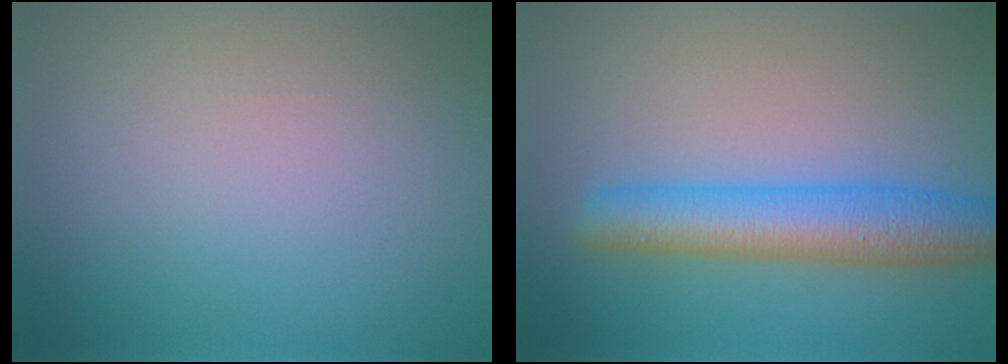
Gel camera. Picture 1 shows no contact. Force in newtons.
{"total": 5.9, "press": 5.9, "slide": 0.2}